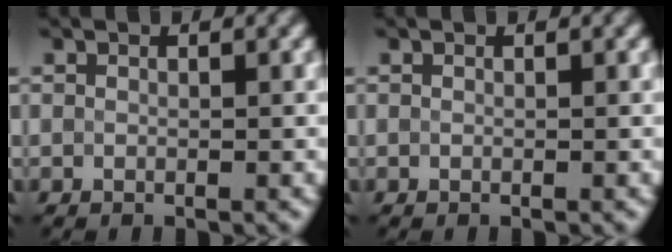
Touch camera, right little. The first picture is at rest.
{"total": 0.0}